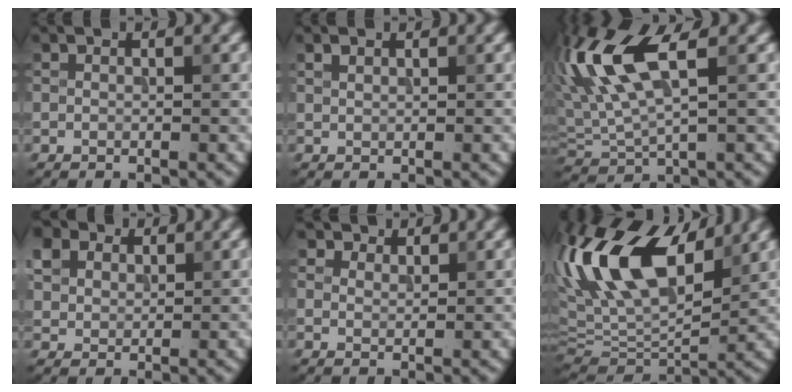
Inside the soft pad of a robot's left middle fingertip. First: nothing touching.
{"total": 0.8, "force": [0.6, 0.3, 0.4], "torque": [-0.010, 0.003, 0.013]}
{"total": 8.6, "force": [2.5, 3.0, 7.7], "torque": [-0.167, 0.020, 0.043]}
{"total": 5.8, "force": [3.2, 4.1, 2.7], "torque": [-0.106, 0.016, 0.061]}
{"total": 2.4, "force": [2.0, 1.1, 0.5], "torque": [-0.016, -0.011, 0.038]}
{"total": 13.9, "force": [5.2, 6.5, 11.1], "torque": [-0.224, 0.030, 0.085]}